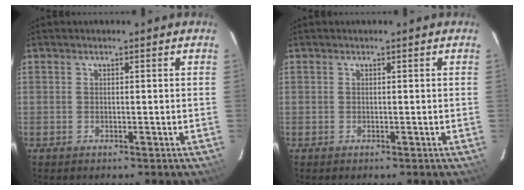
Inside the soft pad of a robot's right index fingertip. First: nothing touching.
{"total": 0.0}